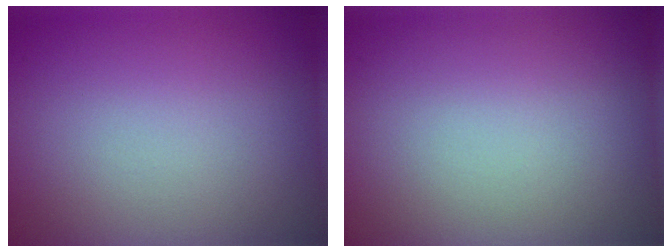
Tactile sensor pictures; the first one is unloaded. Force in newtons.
{"total": 0.0}